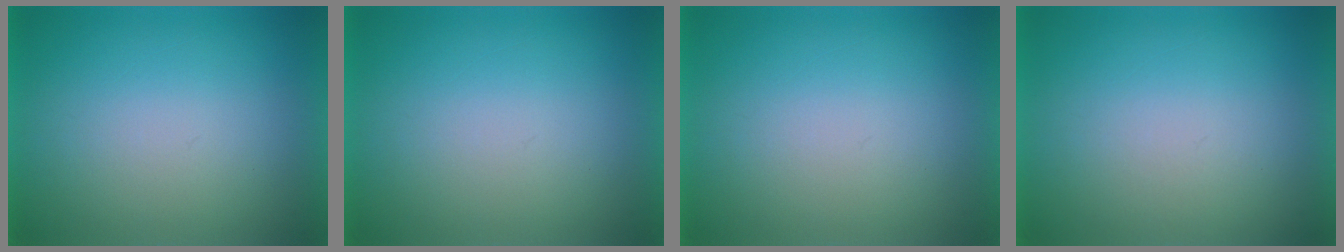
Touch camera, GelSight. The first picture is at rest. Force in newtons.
{"total": 0.0}
{"total": 0.0}
{"total": 1.1}